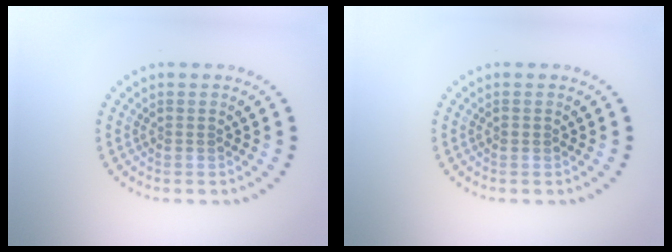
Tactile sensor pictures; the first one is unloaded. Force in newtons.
{"total": 0.6, "press": 0.6, "slide": 0.1}